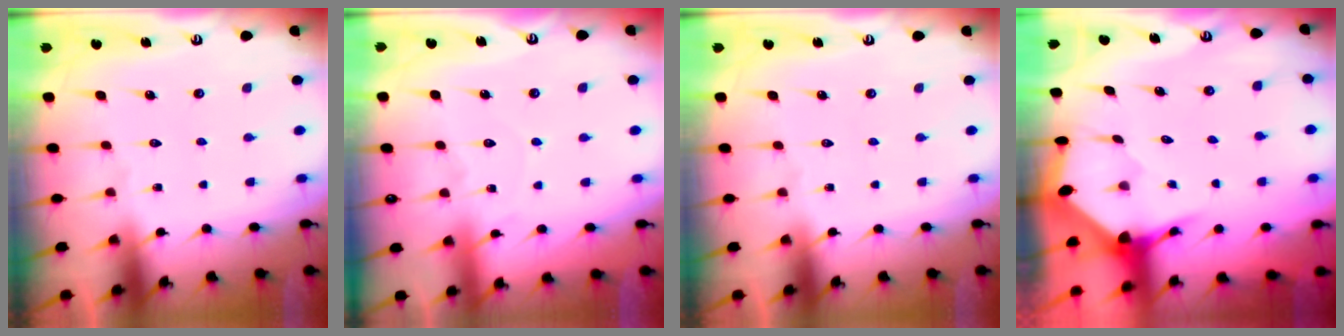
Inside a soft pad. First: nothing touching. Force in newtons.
{"total": 3.6, "press": 3.6, "slide": 0.4}
{"total": 0.0}
{"total": 3.6, "press": 3.6, "slide": 0.4}